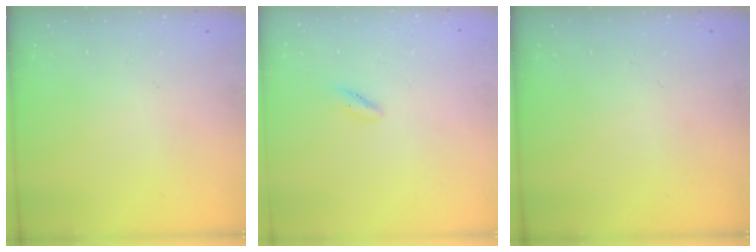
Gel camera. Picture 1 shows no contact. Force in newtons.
{"total": 1.8, "press": 1.5, "slide": 0.9}
{"total": 0.0}